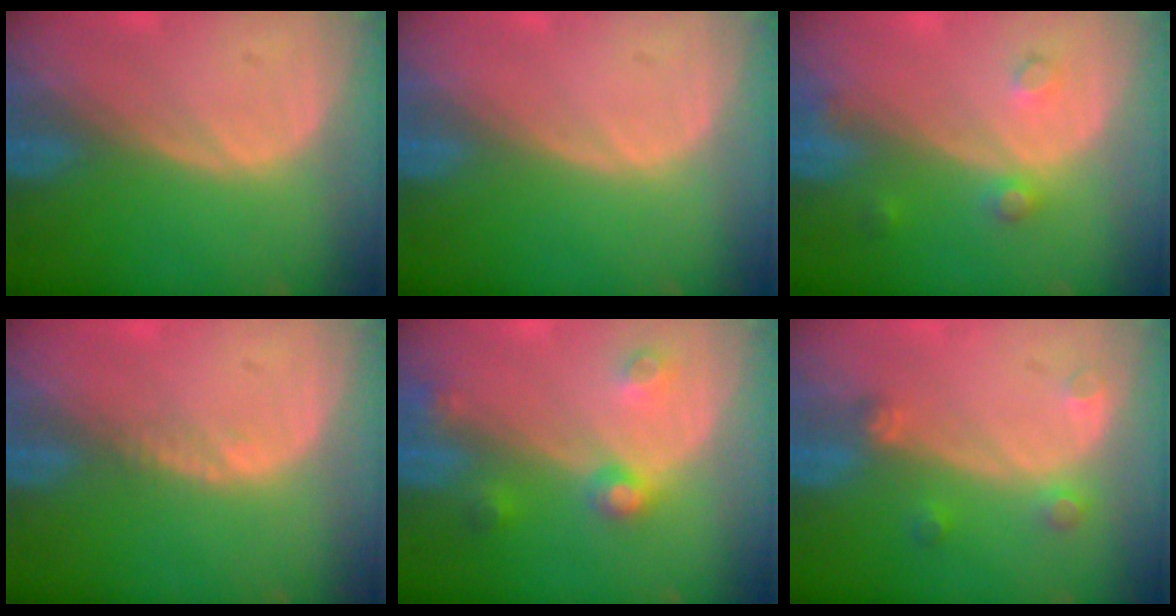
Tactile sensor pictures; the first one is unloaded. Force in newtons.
{"total": 0.0}
{"total": 2.6, "press": 2.6, "slide": 0.3}
{"total": 0.8, "press": 0.7, "slide": 0.5}
{"total": 4.6, "press": 4.1, "slide": 2.1}
{"total": 2.6, "press": 2.6, "slide": 0.5}